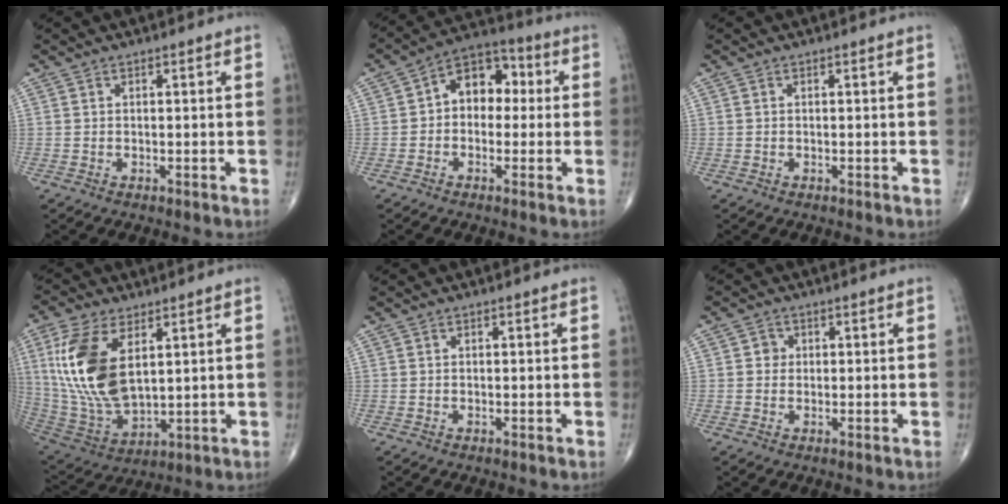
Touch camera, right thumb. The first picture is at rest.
{"total": 9.8, "force": [0.7, 7.1, 6.8], "torque": [-0.065, 0.034, -0.005]}
{"total": 0.0}
{"total": 18.2, "force": [4.9, 9.5, 14.7], "torque": [-0.301, -0.025, 0.105]}
{"total": 0.0}
{"total": 1.9, "force": [0.2, 1.8, 0.6], "torque": [0.003, 0.004, 0.000]}